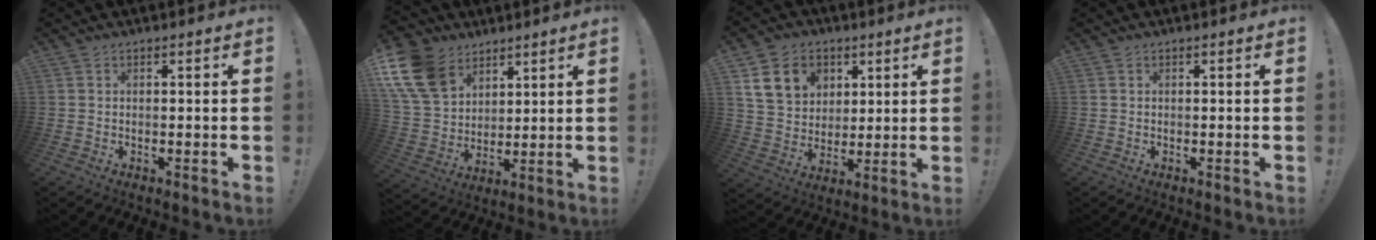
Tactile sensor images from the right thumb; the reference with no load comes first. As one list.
[{"total": 16.6, "force": [8.9, 11.7, 7.7], "torque": [-0.146, -0.045, 0.177]}, {"total": 13.7, "force": [6.1, 10.9, 5.6], "torque": [-0.082, -0.023, 0.125]}, {"total": 0.0}]